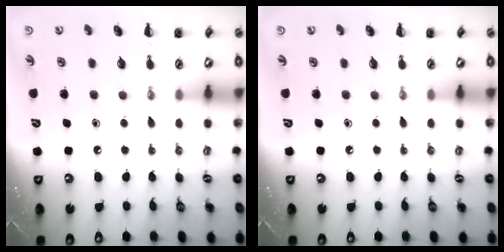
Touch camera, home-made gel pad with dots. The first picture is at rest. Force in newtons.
{"total": 0.0}